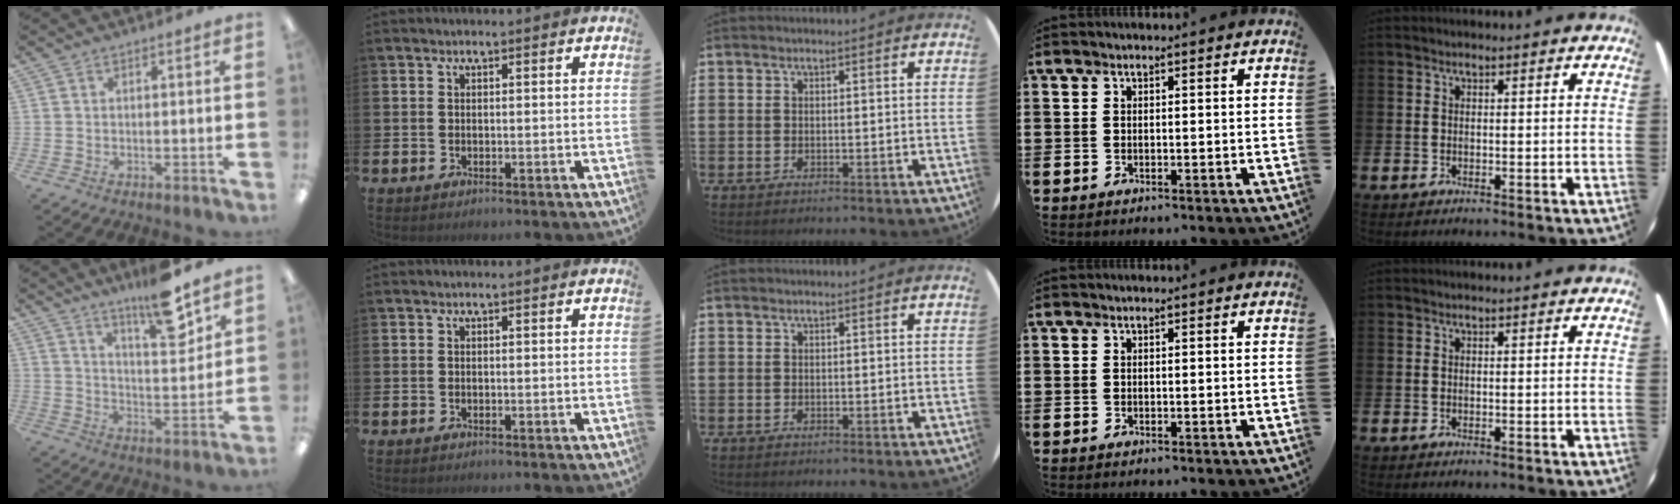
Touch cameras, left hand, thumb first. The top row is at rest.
{"thumb": {"total": 12.8, "force": [10.0, 2.6, 7.5], "torque": [-0.108, -0.065, 0.166]}}